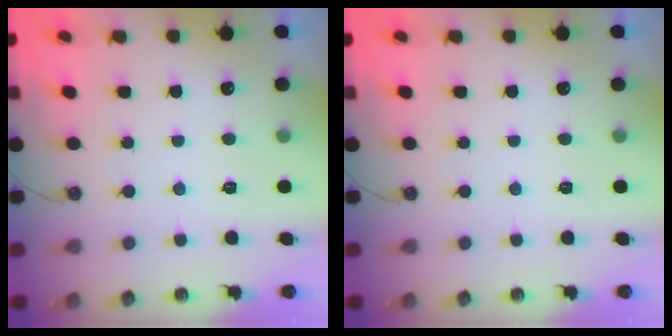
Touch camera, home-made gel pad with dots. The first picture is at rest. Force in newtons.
{"total": 0.0}